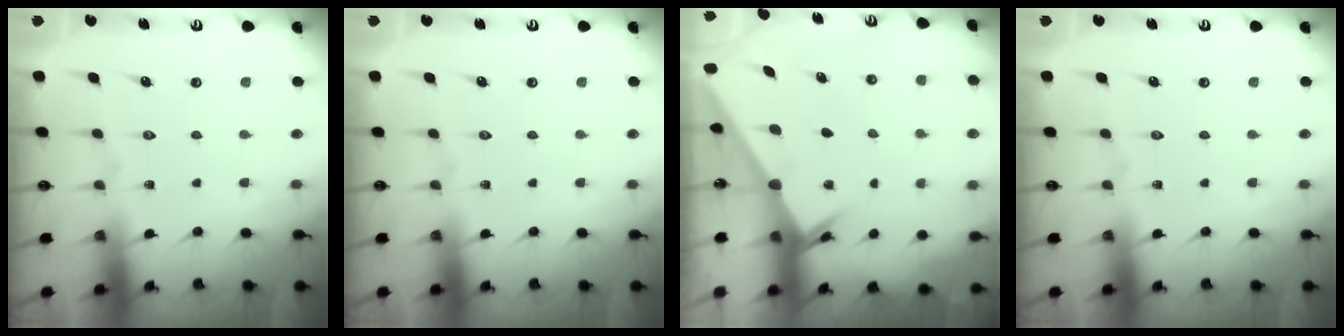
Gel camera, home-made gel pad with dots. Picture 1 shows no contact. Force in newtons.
{"total": 0.0}
{"total": 2.1, "press": 2.1, "slide": 0.3}
{"total": 0.0}